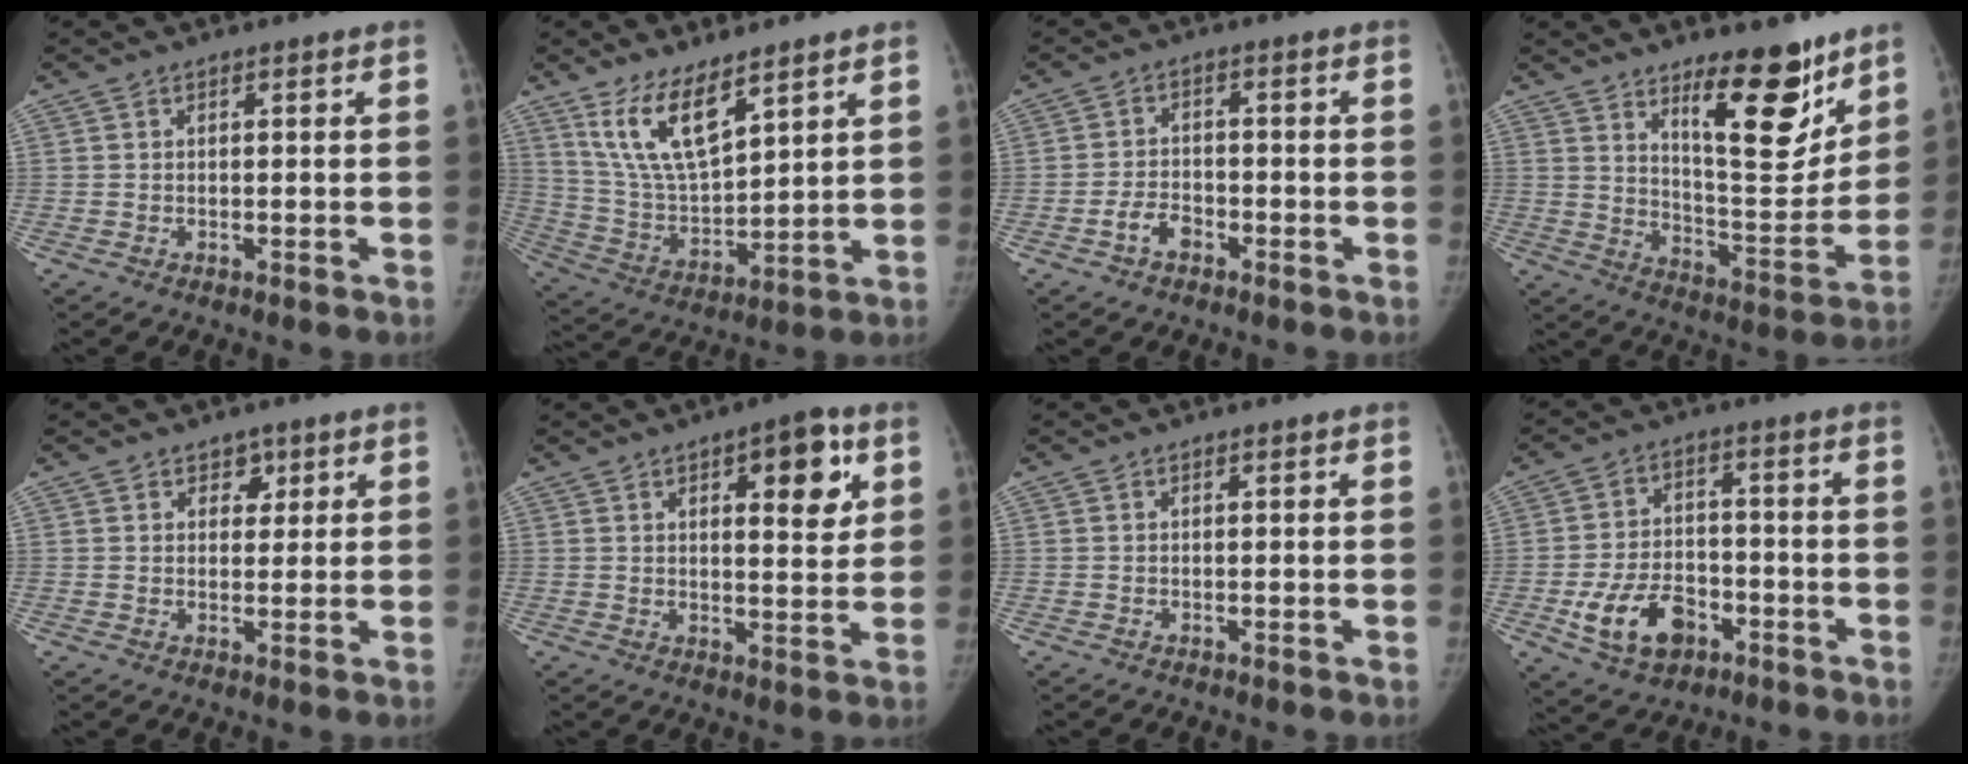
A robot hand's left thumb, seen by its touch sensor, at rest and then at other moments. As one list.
[{"total": 12.1, "force": [7.9, 4.2, 8.1], "torque": [-0.139, -0.046, 0.168]}, {"total": 4.0, "force": [-2.4, 2.5, 1.9], "torque": [-0.029, 0.023, -0.045]}, {"total": 16.8, "force": [10.6, 5.9, 11.7], "torque": [-0.119, -0.090, 0.172]}, {"total": 2.9, "force": [1.6, 2.3, 0.9], "torque": [0.015, -0.008, 0.020]}, {"total": 10.4, "force": [4.2, 4.2, 8.5], "torque": [-0.084, -0.016, 0.053]}, {"total": 0.0}, {"total": 11.4, "force": [-4.9, 7.7, 6.9], "torque": [-0.107, 0.027, -0.081]}]